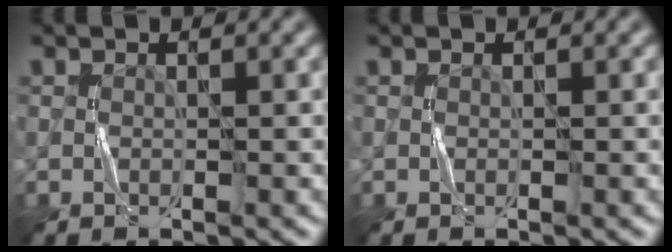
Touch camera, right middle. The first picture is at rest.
{"total": 0.0}